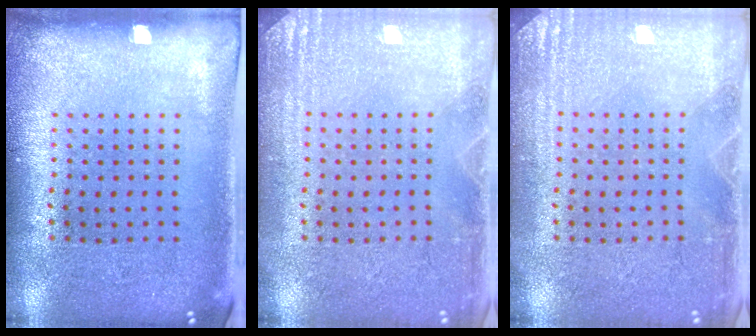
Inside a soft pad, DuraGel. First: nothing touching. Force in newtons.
{"total": 2.7, "press": 2.7, "slide": 0.3}
{"total": 2.9, "press": 2.9, "slide": 0.5}